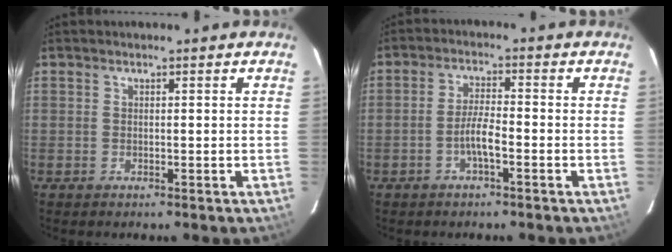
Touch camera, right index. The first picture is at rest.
{"total": 4.1, "force": [-2.0, 0.5, 3.6], "torque": [-0.074, 0.006, -0.037]}